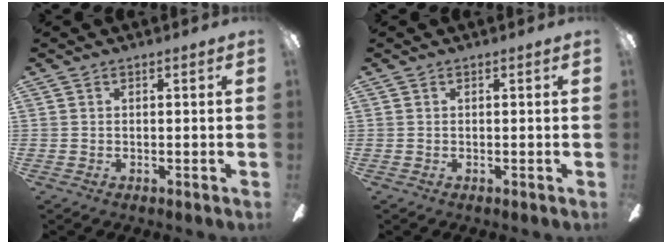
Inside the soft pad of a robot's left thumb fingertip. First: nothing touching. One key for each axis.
{"total": 0.0}